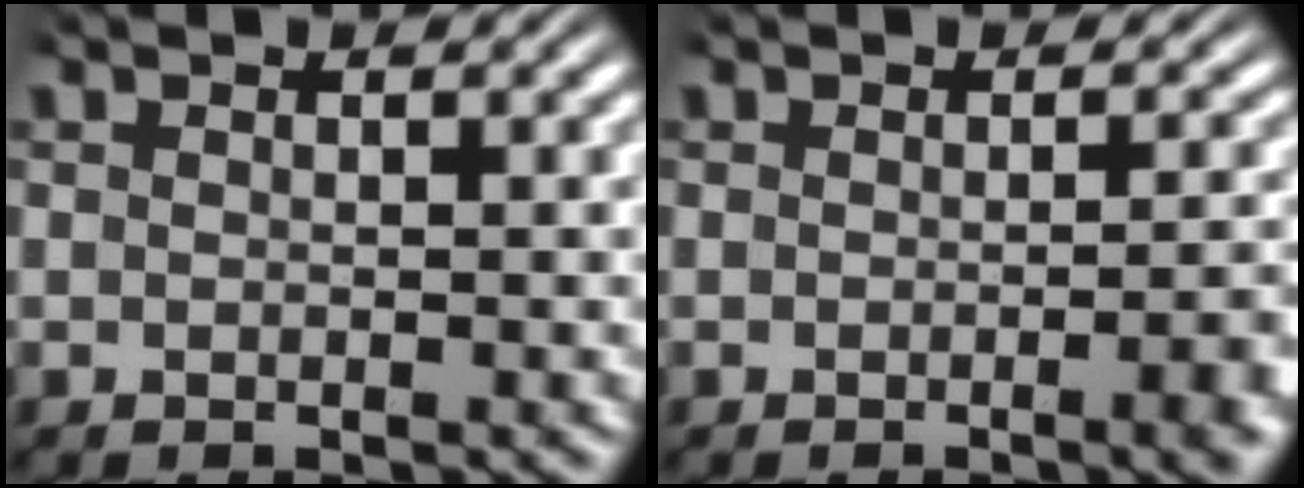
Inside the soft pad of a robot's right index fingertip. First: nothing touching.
{"total": 2.0, "force": [-1.0, 0.0, 1.7], "torque": [-0.023, 0.006, -0.020]}